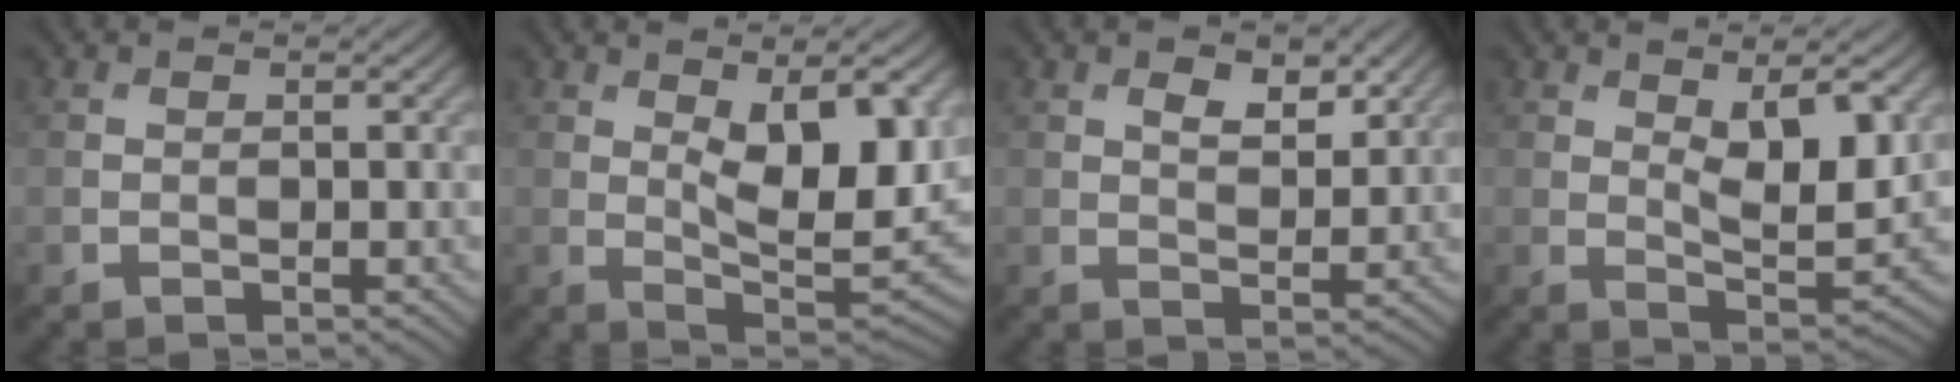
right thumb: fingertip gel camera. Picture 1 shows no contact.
{"total": 12.1, "force": [3.1, 4.8, 10.6], "torque": [-0.178, -0.008, 0.054]}
{"total": 3.3, "force": [1.8, 1.7, 2.2], "torque": [-0.041, -0.007, 0.035]}
{"total": 7.9, "force": [2.4, 3.0, 7.0], "torque": [-0.121, -0.010, 0.046]}